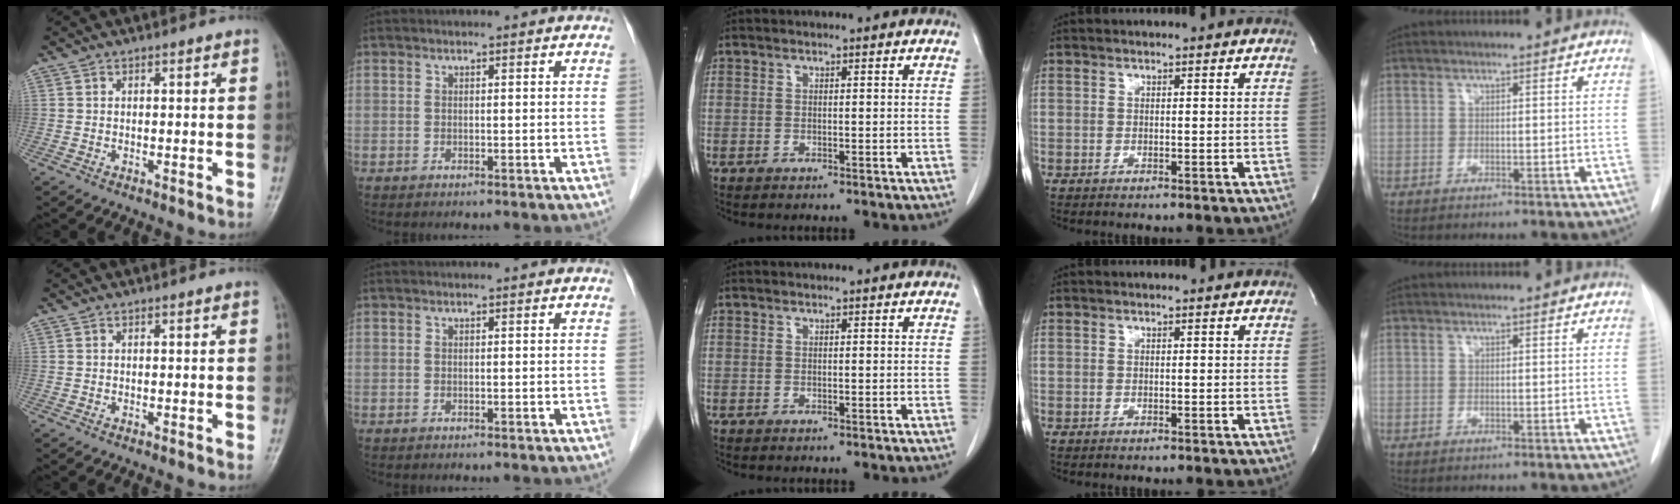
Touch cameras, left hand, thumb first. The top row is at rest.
{}